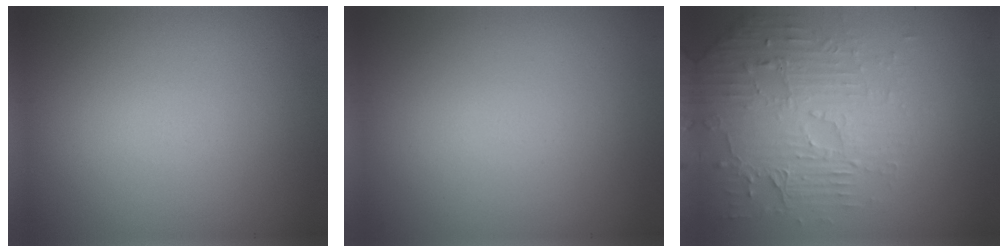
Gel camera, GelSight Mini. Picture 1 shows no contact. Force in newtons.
{"total": 0.0}
{"total": 5.5, "press": 3.5, "slide": 4.2}